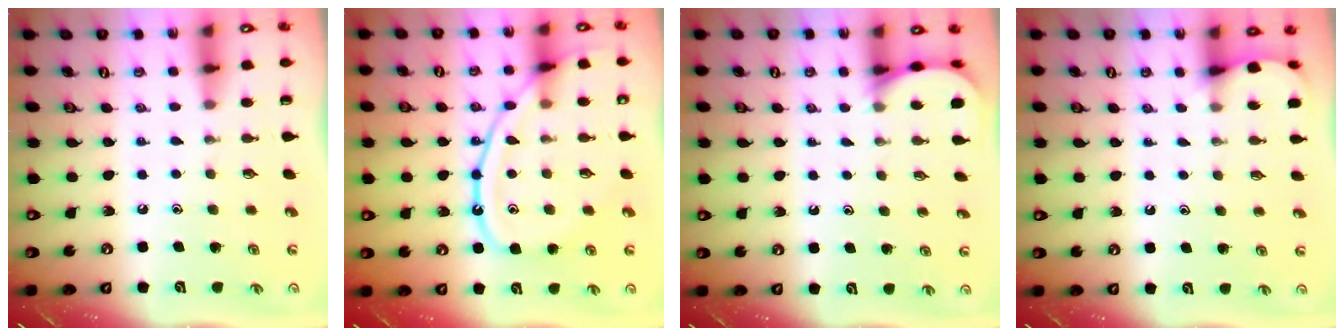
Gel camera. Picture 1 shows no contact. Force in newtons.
{"total": 14.2, "press": 14.2, "slide": 1.2}
{"total": 3.8, "press": 3.8, "slide": 0.4}
{"total": 4.1, "press": 4.1, "slide": 0.4}